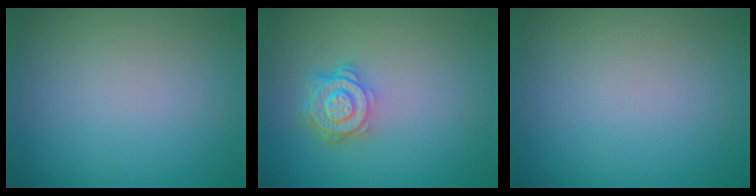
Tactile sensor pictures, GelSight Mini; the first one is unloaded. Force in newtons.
{"total": 4.1, "press": 3.1, "slide": 2.6}
{"total": 0.0}